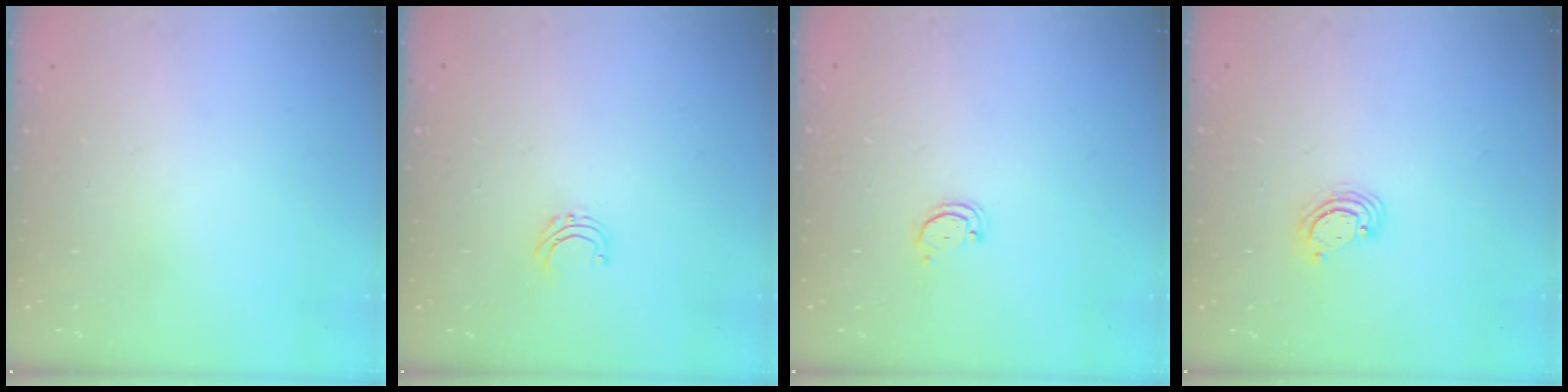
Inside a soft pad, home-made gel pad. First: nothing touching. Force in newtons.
{"total": 3.7, "press": 3.7, "slide": 0.3}
{"total": 2.2, "press": 2.2, "slide": 0.4}
{"total": 4.0, "press": 4.0, "slide": 0.3}